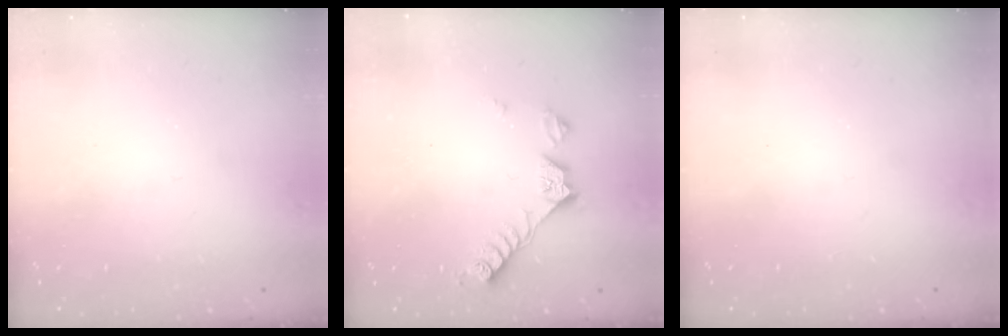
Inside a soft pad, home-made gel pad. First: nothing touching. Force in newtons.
{"total": 8.5, "press": 8.5, "slide": 0.5}
{"total": 0.0}